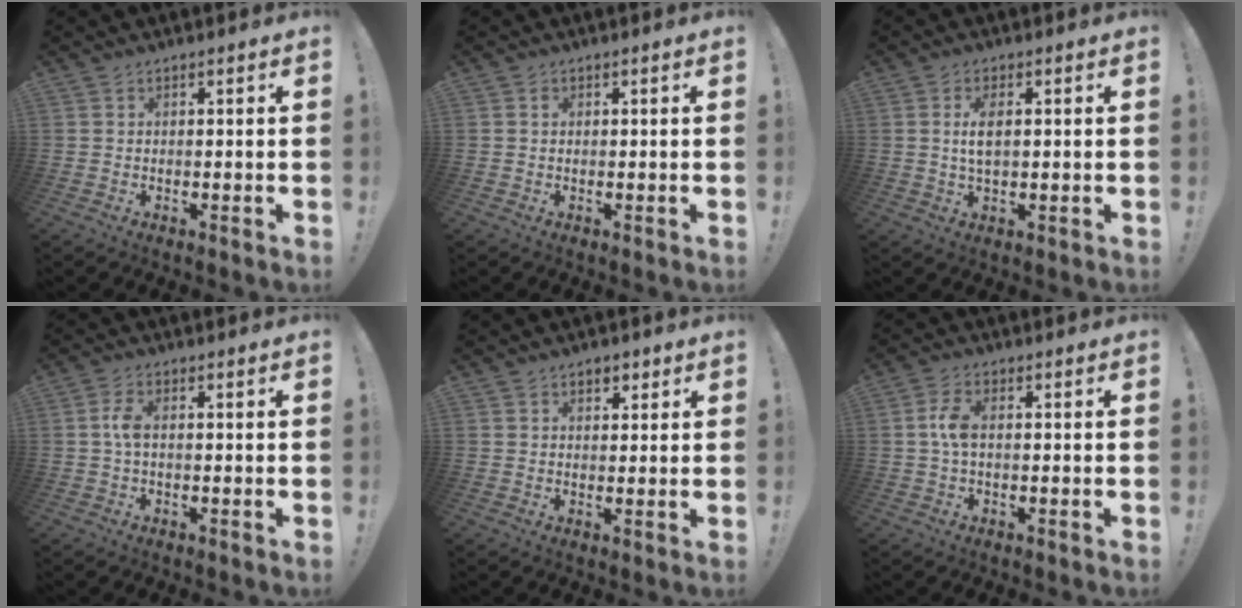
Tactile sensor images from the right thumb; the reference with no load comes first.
{"total": 0.6, "force": [0.2, 0.5, 0.1], "torque": [0.005, -0.001, 0.002]}
{"total": 5.0, "force": [0.7, 2.2, 4.4], "torque": [-0.085, 0.000, 0.008]}
{"total": 4.3, "force": [0.0, 1.8, 3.8], "torque": [-0.084, 0.010, 0.001]}
{"total": 3.0, "force": [1.6, 2.0, 1.5], "torque": [-0.017, -0.002, 0.025]}
{"total": 5.3, "force": [0.1, 2.5, 4.7], "torque": [-0.089, 0.010, 0.002]}